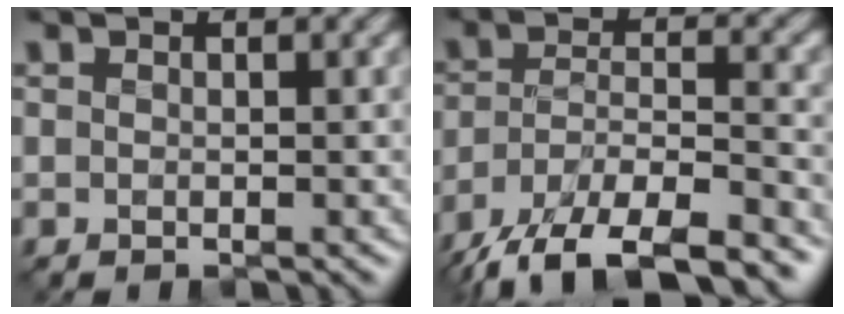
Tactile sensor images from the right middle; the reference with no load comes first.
{"total": 11.0, "force": [-8.6, 3.5, 6.0], "torque": [-0.115, -0.021, -0.145]}